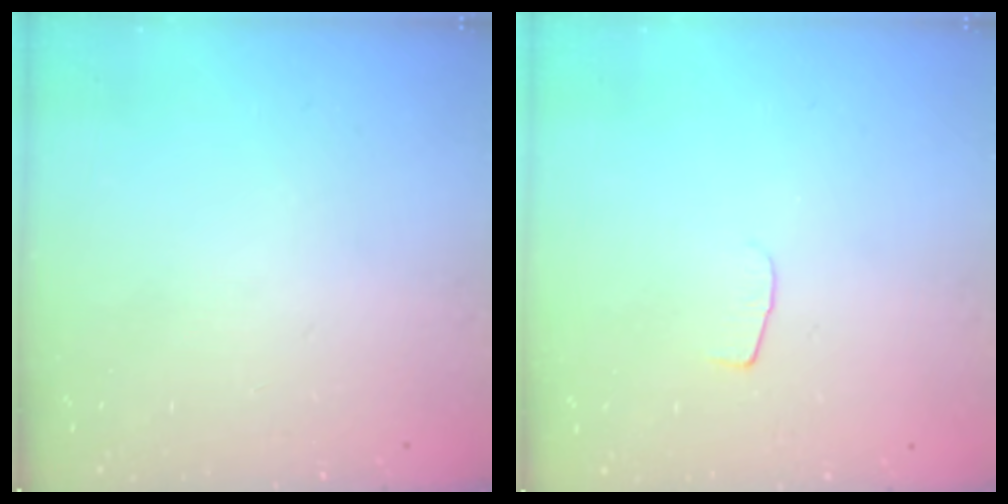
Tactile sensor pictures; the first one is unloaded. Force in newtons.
{"total": 4.3, "press": 4.3, "slide": 0.4}